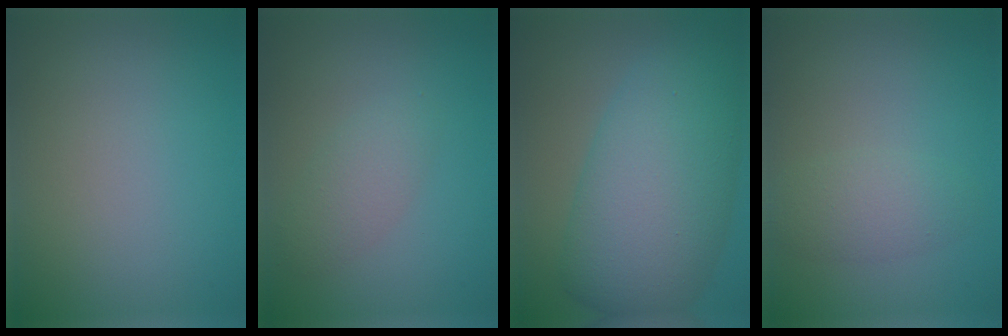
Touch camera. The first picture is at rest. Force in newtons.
{"total": 2.1, "press": 2.1, "slide": 0.1}
{"total": 10.7, "press": 10.7, "slide": 0.3}
{"total": 2.5, "press": 2.5, "slide": 0.1}